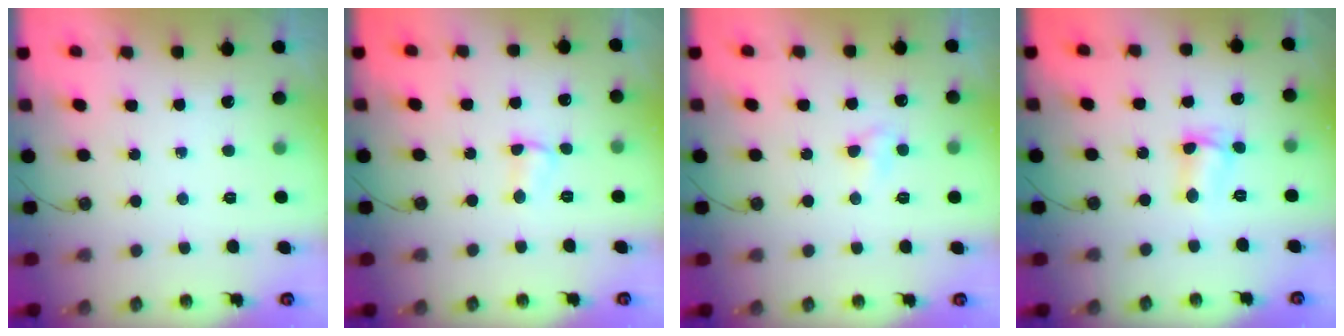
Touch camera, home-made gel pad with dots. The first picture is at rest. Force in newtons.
{"total": 4.4, "press": 4.4, "slide": 0.6}
{"total": 4.1, "press": 4.1, "slide": 0.6}
{"total": 5.1, "press": 3.8, "slide": 3.4}